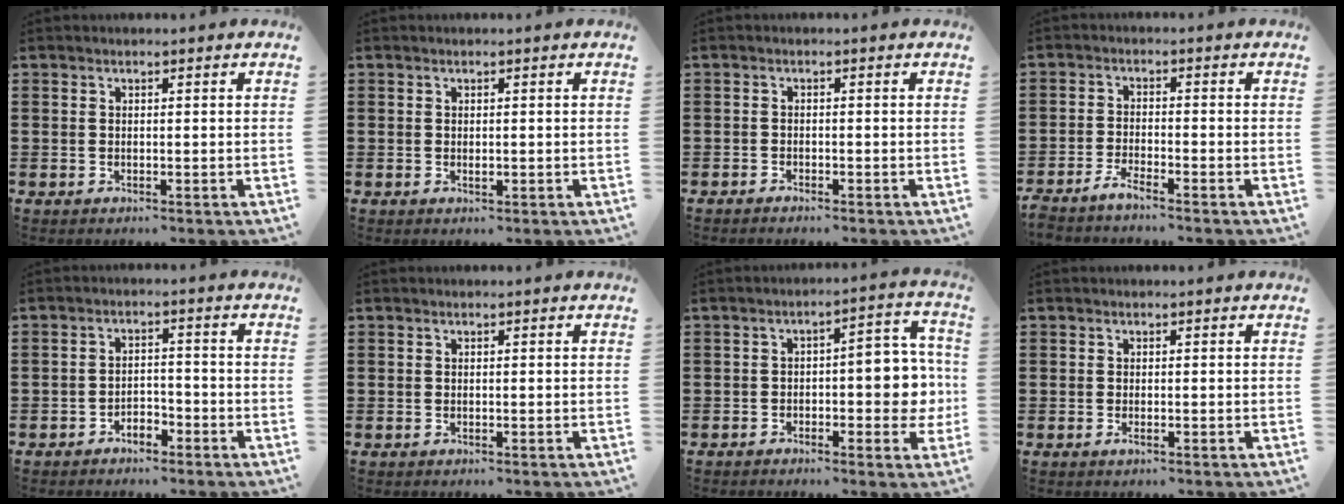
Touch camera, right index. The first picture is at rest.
{"total": 0.6, "force": [0.0, 0.3, 0.5], "torque": [-0.011, -0.001, 0.000]}
{"total": 1.0, "force": [-1.0, 0.0, 0.1], "torque": [-0.004, 0.001, -0.020]}
{"total": 2.4, "force": [-2.3, -0.2, 0.7], "torque": [-0.021, 0.001, -0.047]}
{"total": 2.5, "force": [-2.2, 0.9, 0.5], "torque": [-0.016, 0.004, -0.047]}
{"total": 0.0}
{"total": 6.8, "force": [-1.6, 3.0, 5.9], "torque": [-0.076, -0.001, -0.033]}
{"total": 0.7, "force": [-0.2, 0.1, 0.6], "torque": [-0.011, -0.006, -0.002]}